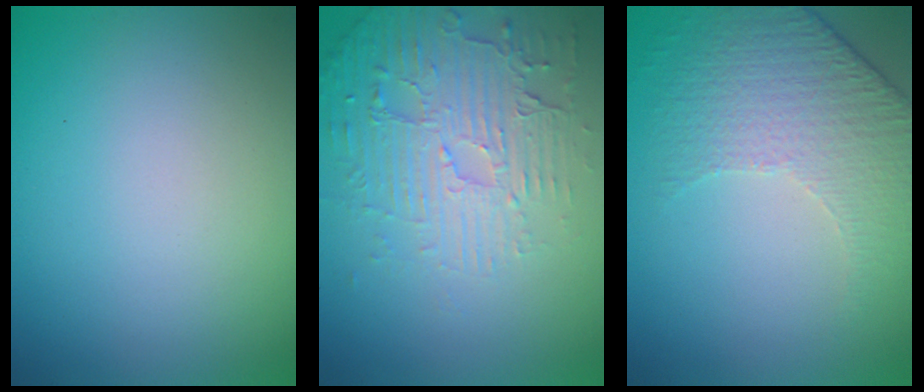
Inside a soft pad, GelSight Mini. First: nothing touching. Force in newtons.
{"total": 6.0, "press": 3.7, "slide": 4.7}
{"total": 4.7, "press": 3.4, "slide": 3.2}